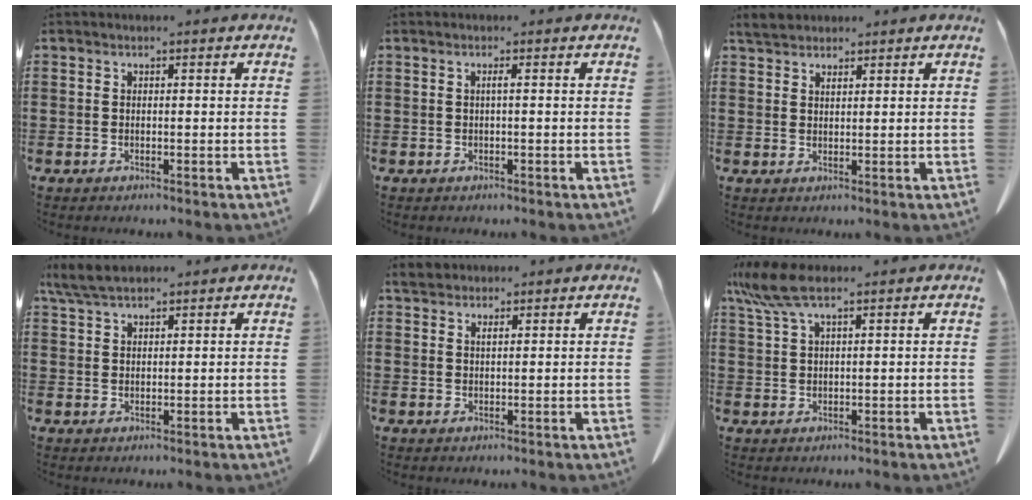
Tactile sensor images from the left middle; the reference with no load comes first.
{"total": 0.8, "force": [0.0, -0.2, 0.8], "torque": [-0.015, -0.002, -0.001]}
{"total": 2.4, "force": [2.3, 0.6, 0.7], "torque": [-0.019, 0.003, 0.045]}
{"total": 4.2, "force": [3.4, 0.9, 2.4], "torque": [-0.055, 0.000, 0.064]}
{"total": 2.1, "force": [1.8, 0.6, 0.8], "torque": [-0.022, 0.004, 0.034]}
{"total": 6.1, "force": [3.8, 1.5, 4.6], "torque": [-0.112, -0.004, 0.065]}